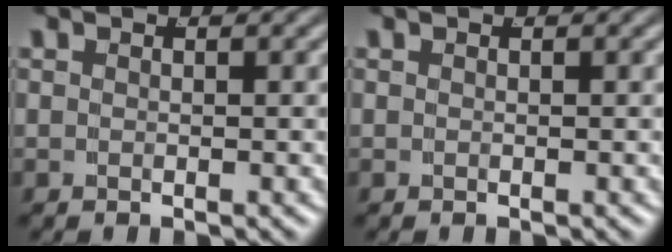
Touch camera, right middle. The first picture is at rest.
{"total": 0.0}